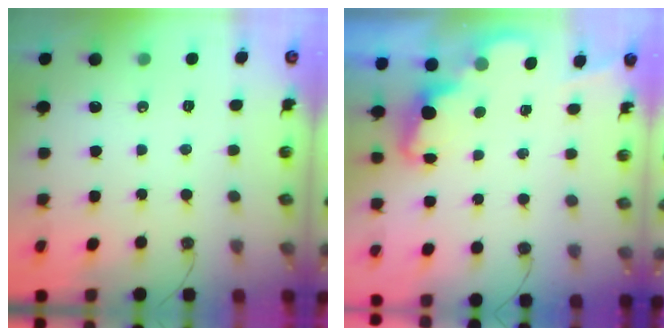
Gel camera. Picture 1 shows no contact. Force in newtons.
{"total": 2.2, "press": 2.2, "slide": 0.5}